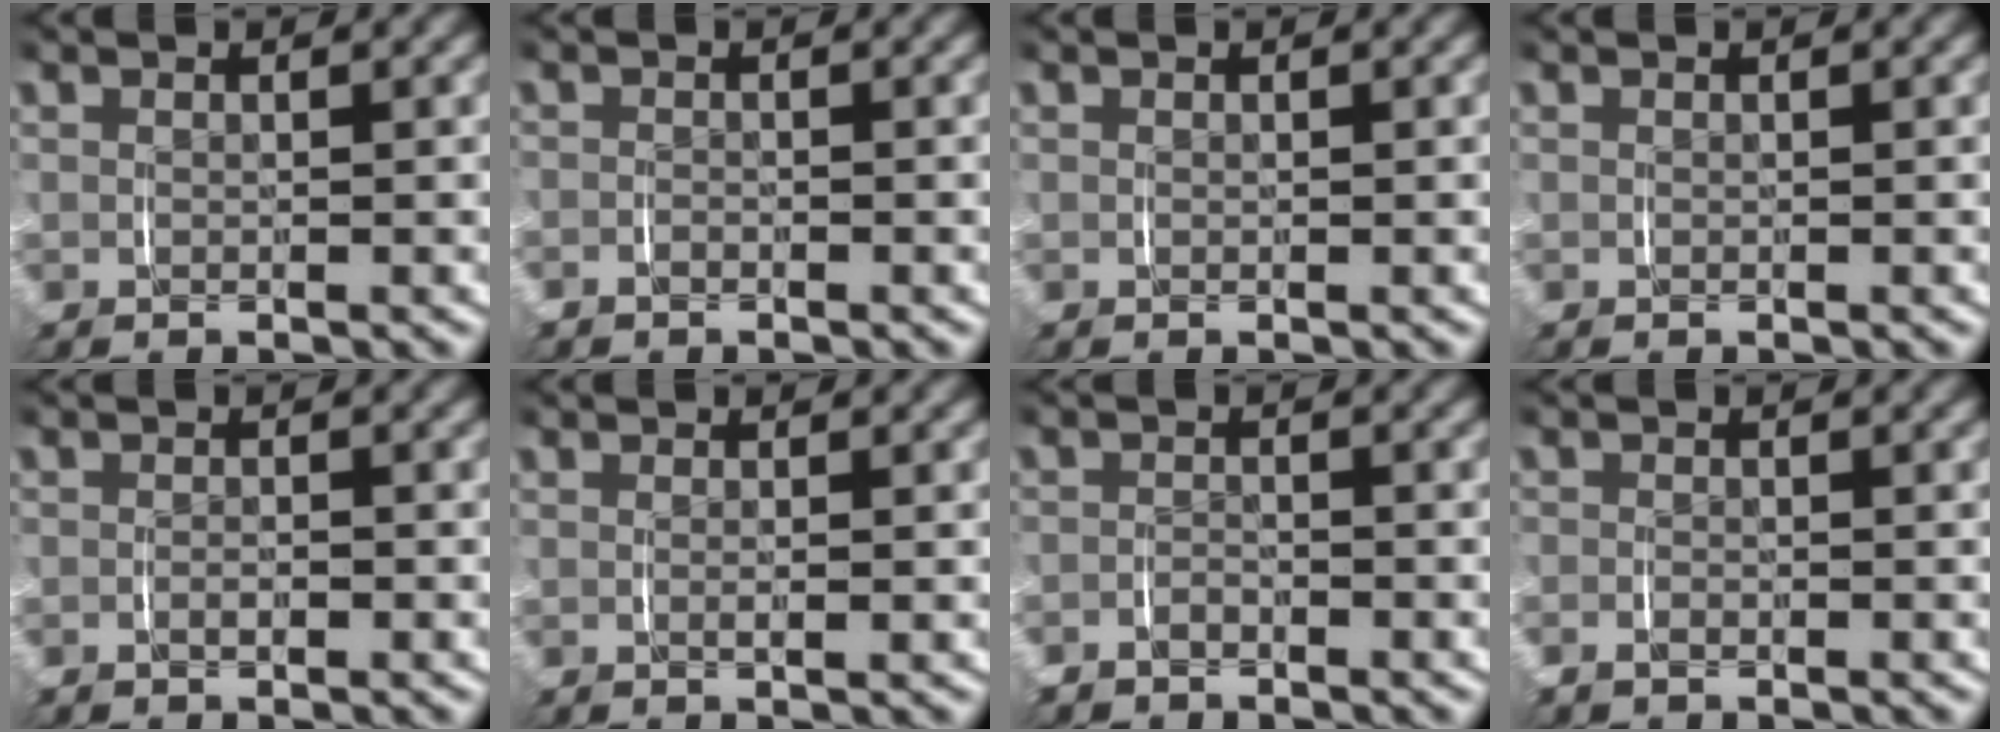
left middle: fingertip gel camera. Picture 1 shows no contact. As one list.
[{"total": 0.8, "force": [-0.8, 0.3, 0.0], "torque": [-0.005, -0.004, -0.017]}, {"total": 0.0}, {"total": 0.0}, {"total": 0.9, "force": [-0.6, 0.6, 0.4], "torque": [-0.009, 0.003, -0.013]}, {"total": 0.6, "force": [0.0, -0.2, 0.6], "torque": [-0.012, -0.003, 0.000]}, {"total": 1.7, "force": [-1.5, 0.8, 0.0], "torque": [-0.008, -0.005, -0.031]}, {"total": 0.8, "force": [-0.7, 0.3, 0.2], "torque": [-0.008, -0.003, -0.015]}]